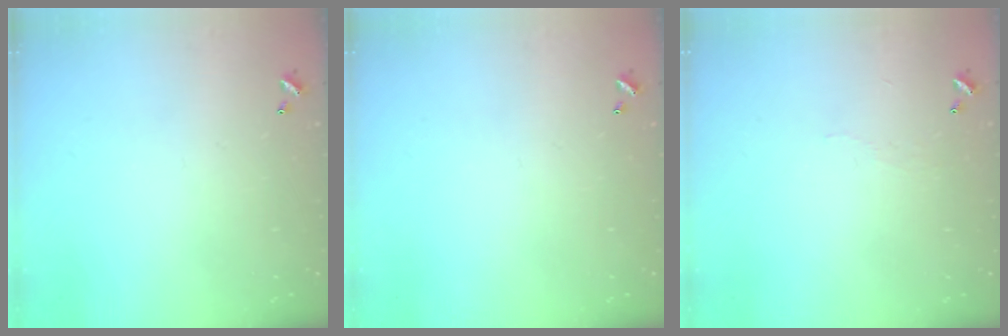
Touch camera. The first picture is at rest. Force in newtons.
{"total": 0.0}
{"total": 2.0, "press": 1.9, "slide": 0.4}